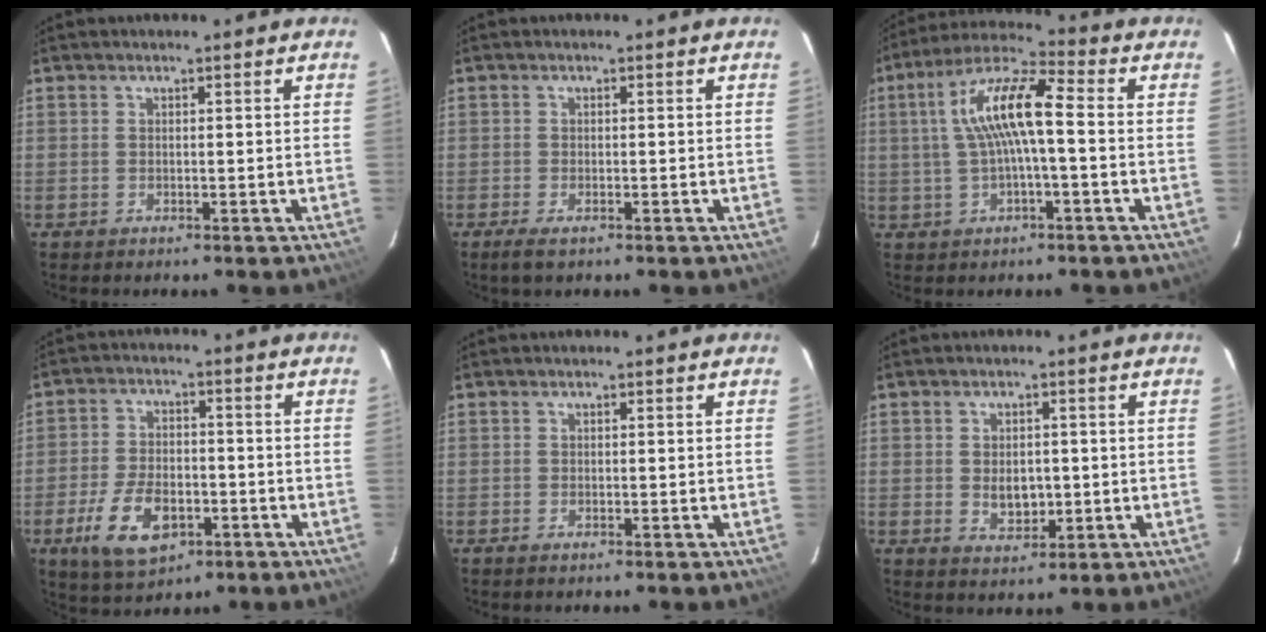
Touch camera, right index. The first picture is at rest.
{"total": 2.6, "force": [-1.7, 0.9, 1.8], "torque": [-0.038, -0.009, -0.030]}
{"total": 11.4, "force": [0.5, 2.4, 11.1], "torque": [-0.214, 0.024, 0.007]}
{"total": 11.3, "force": [-4.9, 6.1, 8.1], "torque": [-0.176, -0.005, -0.079]}
{"total": 0.5, "force": [-0.4, 0.3, 0.3], "torque": [-0.006, -0.002, -0.007]}
{"total": 4.7, "force": [-0.3, 3.3, 3.3], "torque": [-0.057, -0.005, 0.004]}